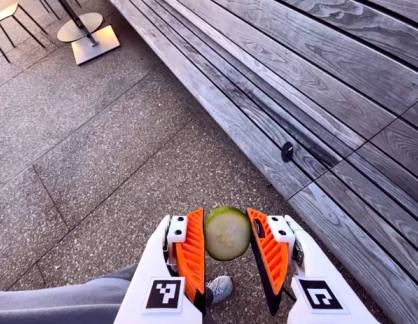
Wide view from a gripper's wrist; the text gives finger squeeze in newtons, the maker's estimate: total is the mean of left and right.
{"total": 11.4, "left": 11.7, "right": 11.1}